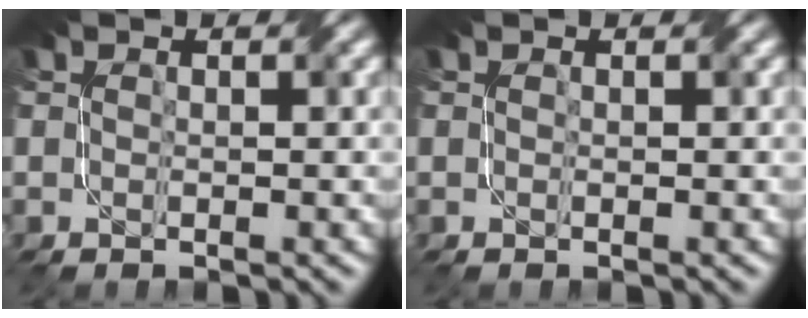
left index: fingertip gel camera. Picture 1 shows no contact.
{"total": 0.0}